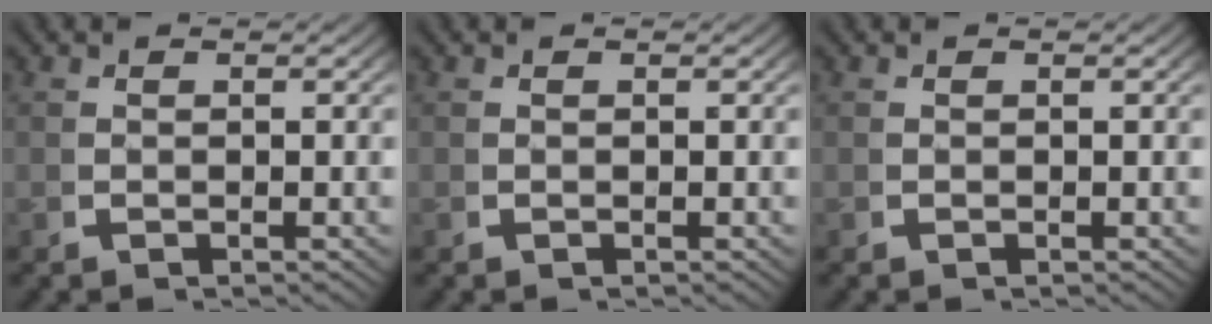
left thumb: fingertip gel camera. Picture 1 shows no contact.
{"total": 0.0}
{"total": 0.0}